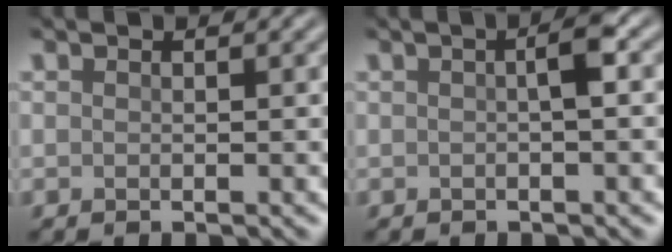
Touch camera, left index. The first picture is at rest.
{"total": 1.8, "force": [0.0, 0.2, 1.8], "torque": [-0.032, 0.009, 0.000]}